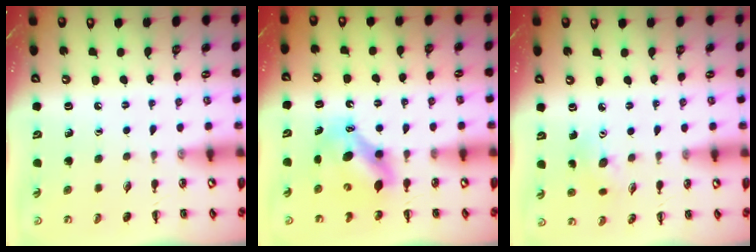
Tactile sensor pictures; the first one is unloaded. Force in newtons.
{"total": 7.5, "press": 7.3, "slide": 1.4}
{"total": 3.3, "press": 3.2, "slide": 0.9}